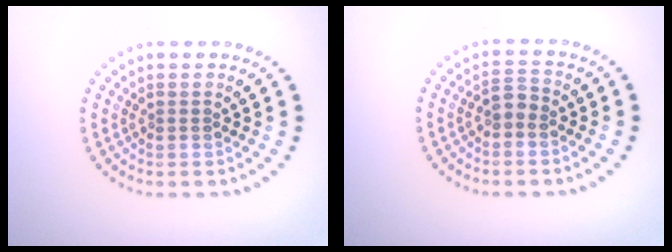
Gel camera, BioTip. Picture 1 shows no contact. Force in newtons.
{"total": 1.6, "press": 1.4, "slide": 0.6}